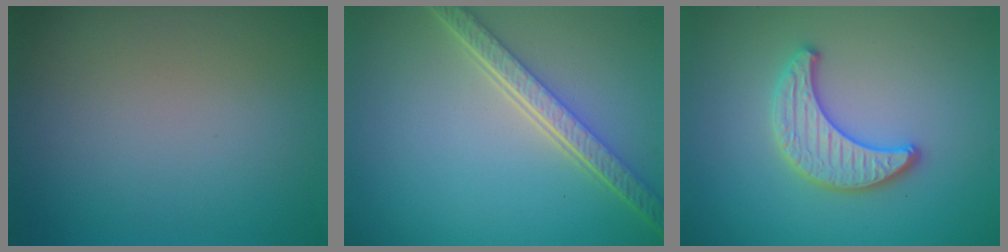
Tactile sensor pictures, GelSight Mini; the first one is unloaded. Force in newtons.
{"total": 5.3, "press": 3.9, "slide": 3.5}
{"total": 3.3, "press": 3.3, "slide": 0.4}